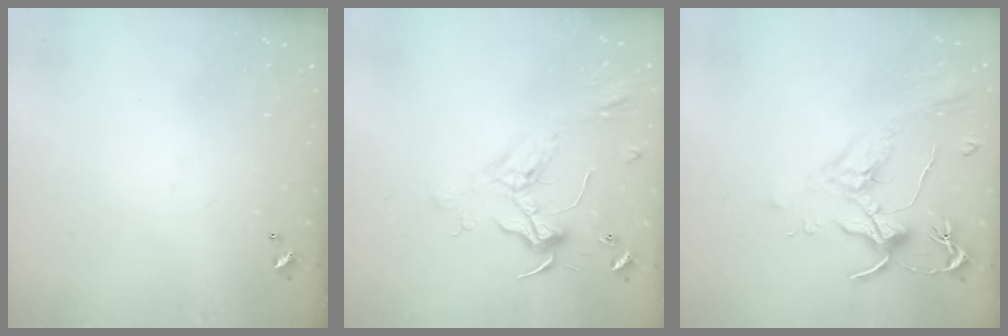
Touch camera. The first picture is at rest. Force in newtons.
{"total": 2.3, "press": 2.2, "slide": 0.8}
{"total": 1.8, "press": 1.7, "slide": 0.8}